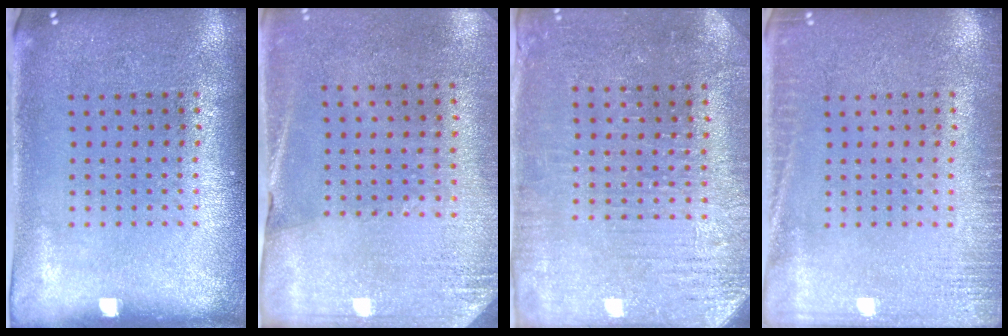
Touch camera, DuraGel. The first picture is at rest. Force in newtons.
{"total": 2.6, "press": 2.3, "slide": 1.3}
{"total": 3.0, "press": 2.9, "slide": 0.7}
{"total": 2.4, "press": 2.4, "slide": 0.4}